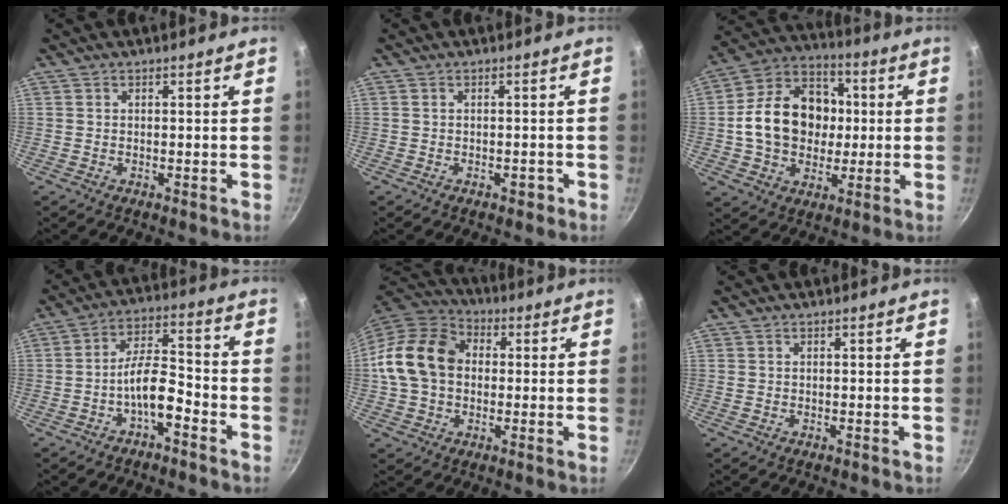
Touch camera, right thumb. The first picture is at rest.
{"total": 1.1, "force": [-0.7, 0.7, 0.6], "torque": [0.002, 0.013, -0.002]}
{"total": 18.2, "force": [0.3, 14.3, 11.3], "torque": [-0.155, 0.030, -0.002]}
{"total": 7.9, "force": [-4.0, 2.9, 6.1], "torque": [-0.098, 0.047, -0.070]}
{"total": 15.6, "force": [0.7, 12.0, 9.9], "torque": [-0.157, 0.030, -0.001]}
{"total": 0.0}